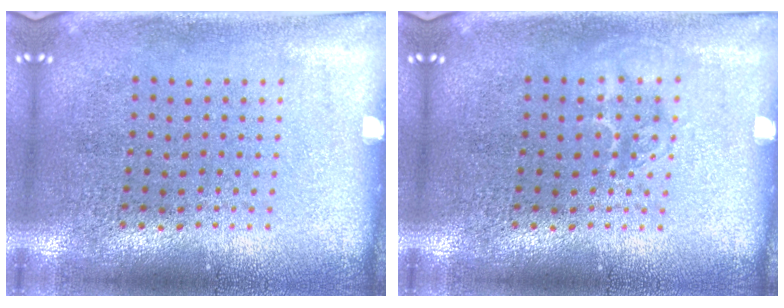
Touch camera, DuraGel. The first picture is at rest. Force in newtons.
{"total": 1.2, "press": 1.2, "slide": 0.2}